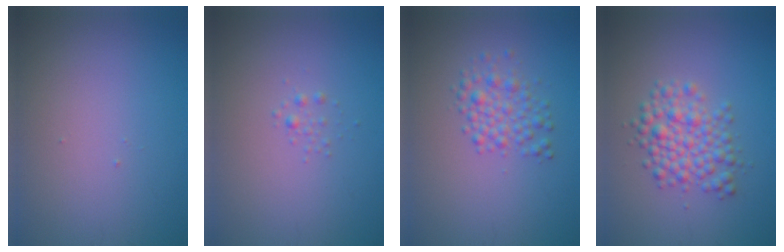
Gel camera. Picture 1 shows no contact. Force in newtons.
{"total": 0.6, "press": 0.6, "slide": 0.0}
{"total": 2.7, "press": 2.7, "slide": 0.1}
{"total": 4.0, "press": 4.0, "slide": 0.1}